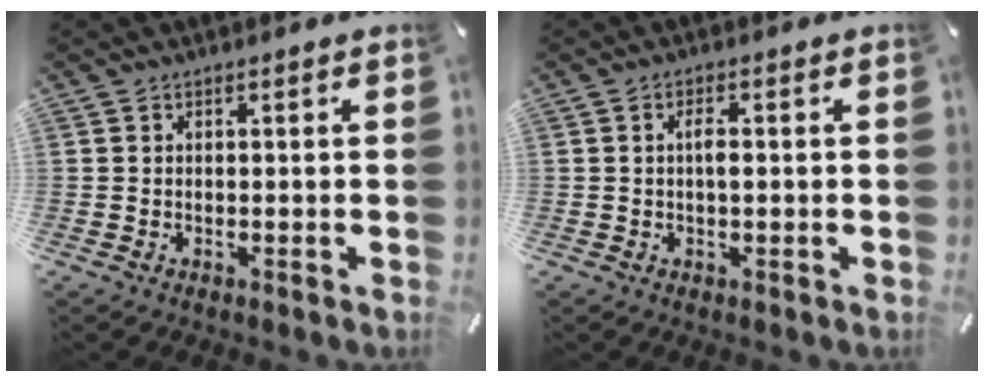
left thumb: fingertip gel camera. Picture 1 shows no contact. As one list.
[{"total": 2.6, "force": [0.1, 0.8, 2.4], "torque": [-0.047, 0.001, 0.000]}]